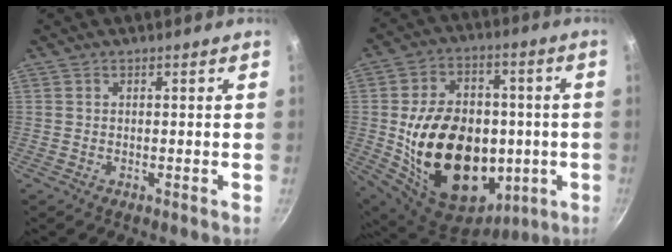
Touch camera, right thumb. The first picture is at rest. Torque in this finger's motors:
{"motor_torque": [-1.11, 2.68, 2.21, -0.57, 0.29]}